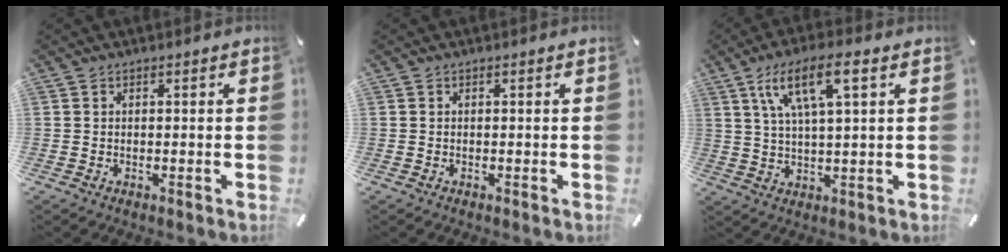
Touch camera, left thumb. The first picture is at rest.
{"total": 0.0}
{"total": 10.9, "force": [4.8, 2.9, 9.3], "torque": [-0.177, 0.004, 0.083]}